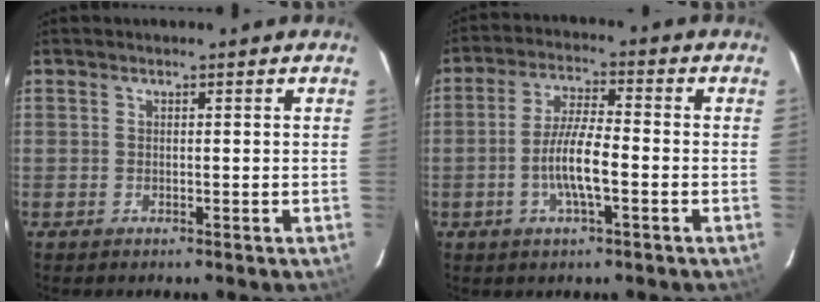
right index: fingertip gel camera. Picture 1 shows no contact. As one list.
[{"total": 7.7, "force": [-2.3, 1.3, 7.3], "torque": [-0.143, 0.002, -0.045]}]